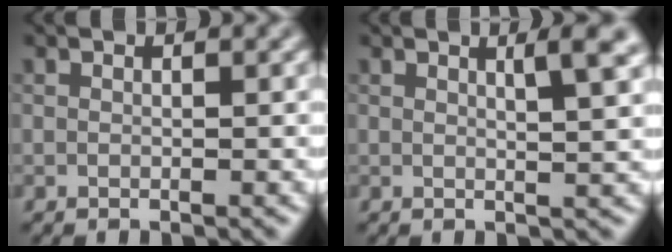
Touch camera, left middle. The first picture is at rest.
{"total": 3.3, "force": [1.5, 0.7, 2.8], "torque": [-0.027, 0.002, 0.021]}